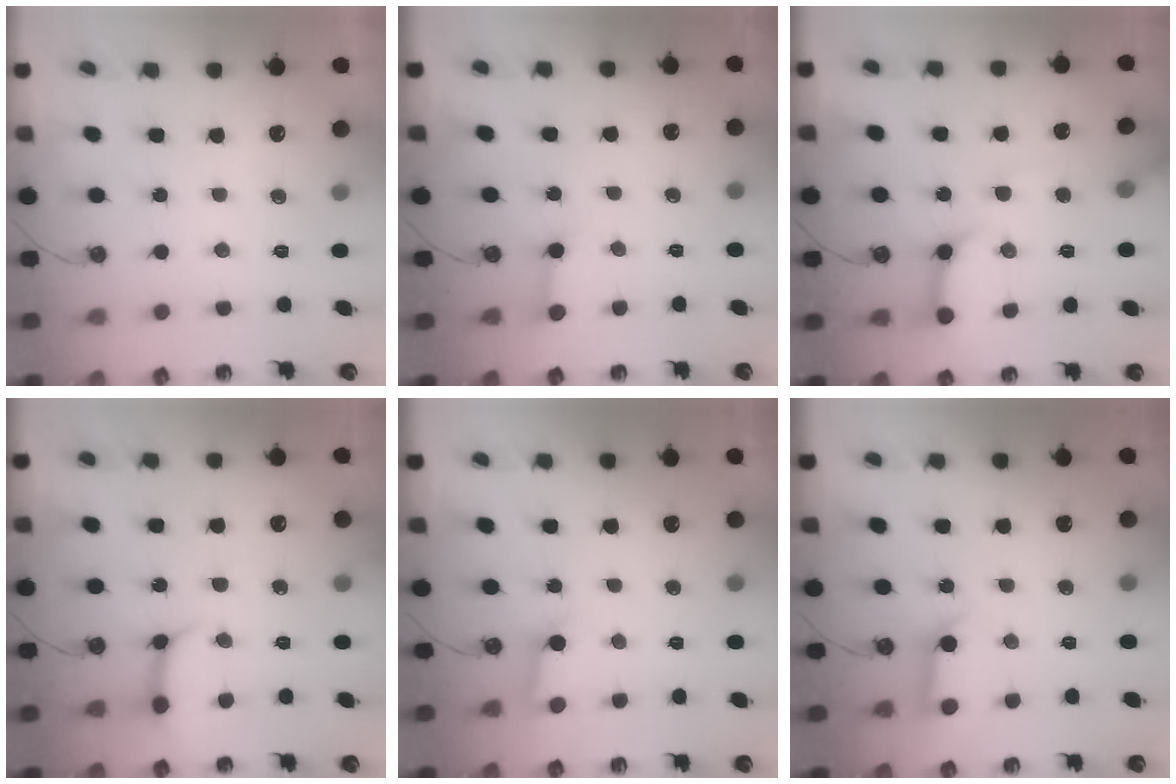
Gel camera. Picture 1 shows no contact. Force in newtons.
{"total": 3.9, "press": 3.9, "slide": 0.4}
{"total": 12.1, "press": 12.1, "slide": 0.9}
{"total": 9.8, "press": 9.8, "slide": 1.0}
{"total": 3.0, "press": 3.0, "slide": 0.2}
{"total": 8.5, "press": 8.5, "slide": 0.8}